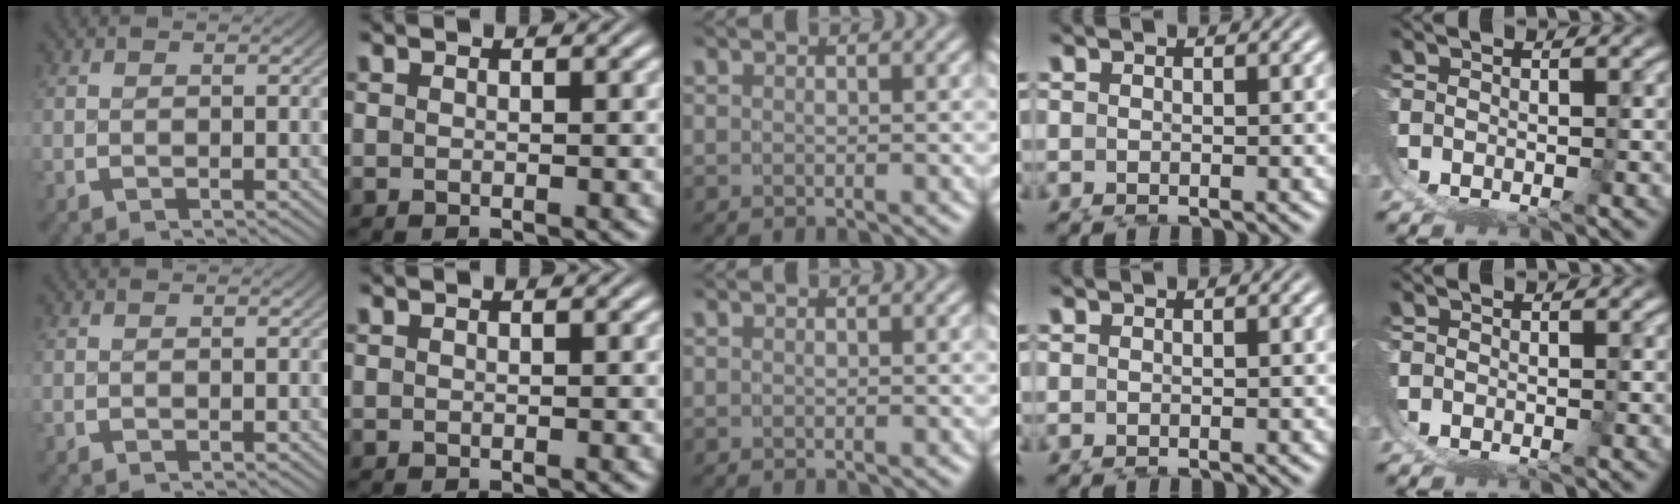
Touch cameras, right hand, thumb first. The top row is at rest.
{}